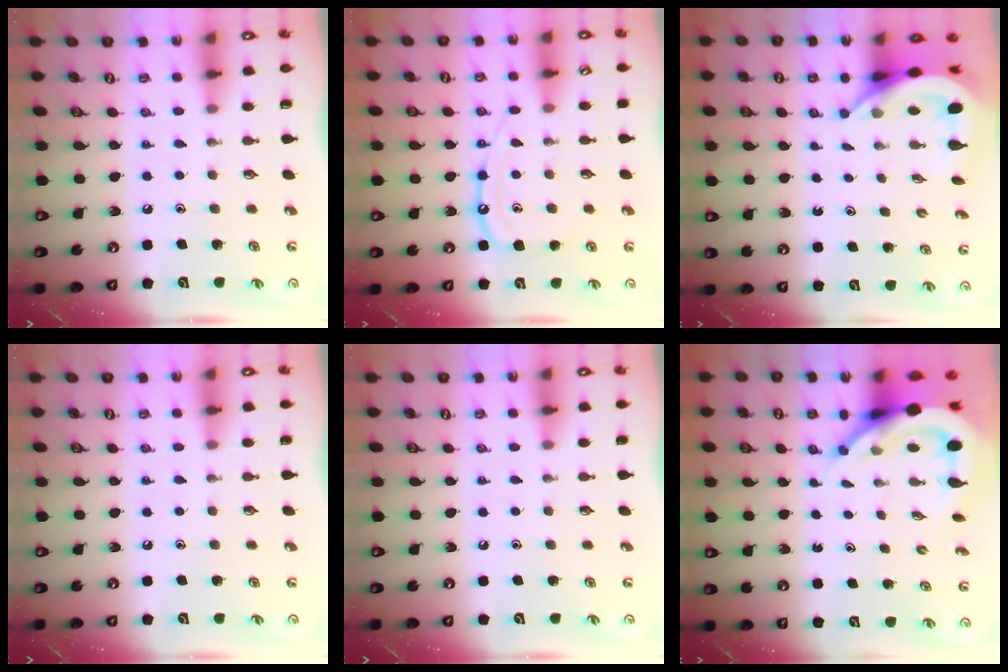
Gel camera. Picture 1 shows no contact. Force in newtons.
{"total": 11.4, "press": 11.4, "slide": 0.9}
{"total": 6.4, "press": 6.4, "slide": 0.7}
{"total": 0.0}
{"total": 0.0}
{"total": 10.3, "press": 10.2, "slide": 1.3}